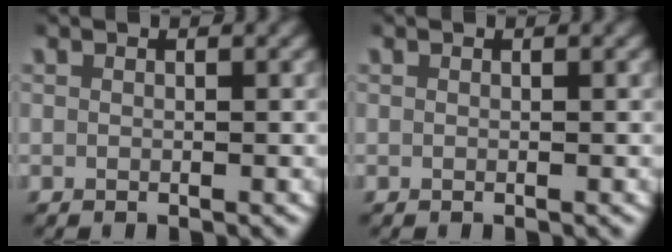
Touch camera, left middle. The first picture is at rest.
{"total": 0.0}